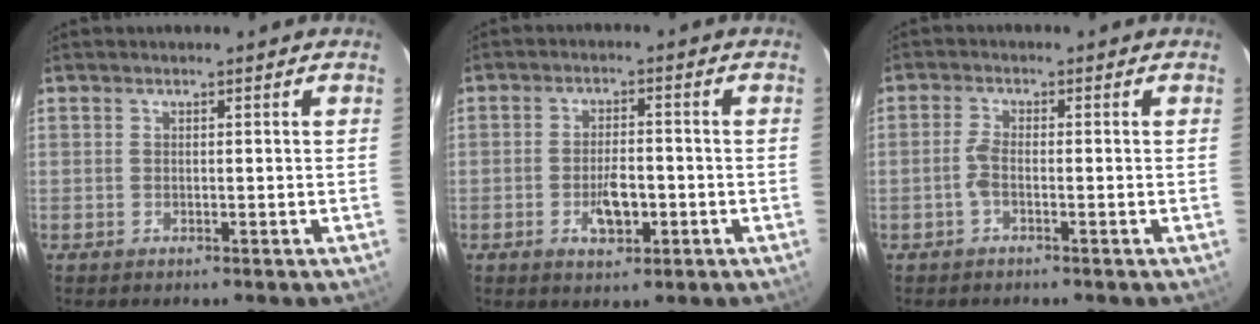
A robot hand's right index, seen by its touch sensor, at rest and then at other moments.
{"total": 5.8, "force": [-2.0, 2.6, 4.8], "torque": [-0.094, -0.002, -0.028]}
{"total": 2.2, "force": [-1.0, 0.6, 1.9], "torque": [-0.048, 0.004, -0.024]}